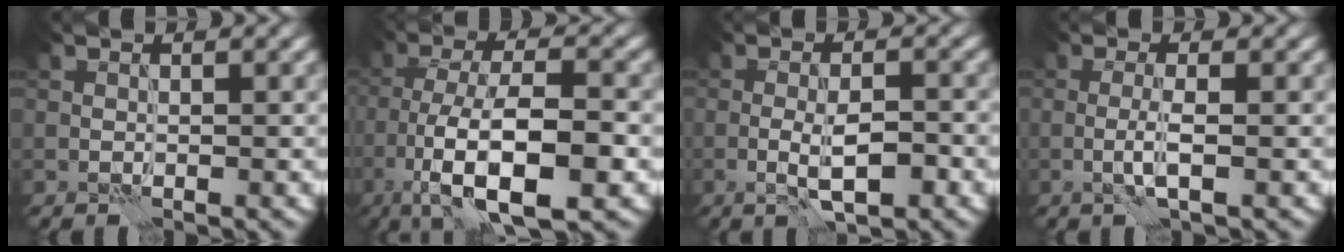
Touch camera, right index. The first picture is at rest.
{"total": 10.7, "force": [-4.3, 3.5, 9.1], "torque": [-0.160, -0.003, -0.077]}
{"total": 3.9, "force": [-1.6, 1.0, 3.4], "torque": [-0.062, -0.004, -0.027]}
{"total": 1.8, "force": [-0.5, 0.0, 1.7], "torque": [-0.034, 0.001, -0.015]}